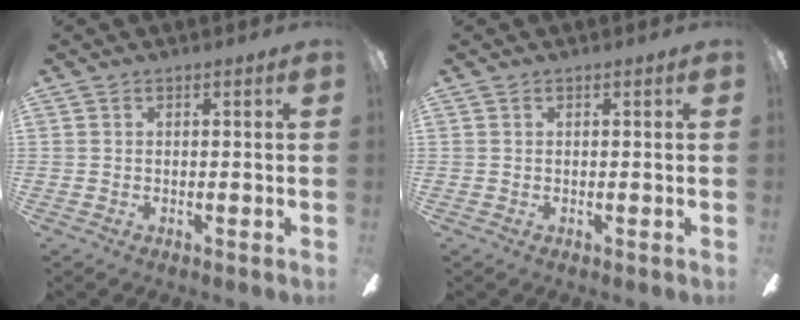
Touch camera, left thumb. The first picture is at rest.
{"total": 0.0}